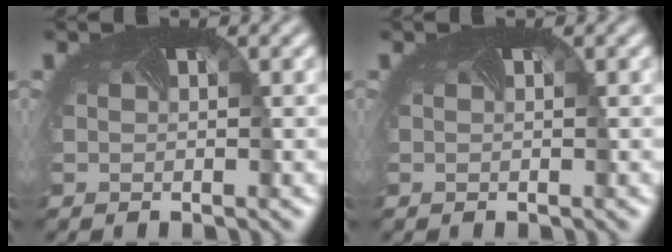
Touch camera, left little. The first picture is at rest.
{"total": 0.0}